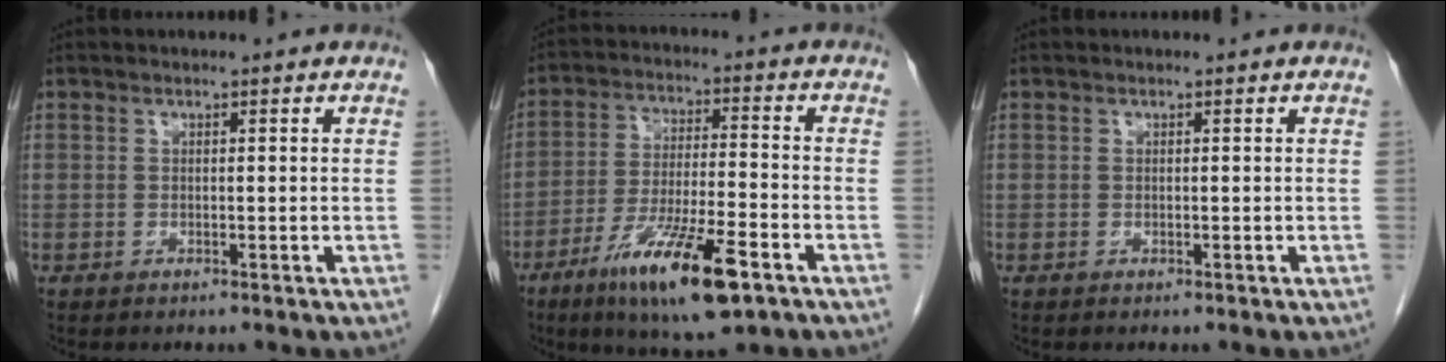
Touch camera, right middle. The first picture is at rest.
{"total": 14.3, "force": [-8.0, 2.1, 11.7], "torque": [-0.215, -0.025, -0.134]}
{"total": 0.0}